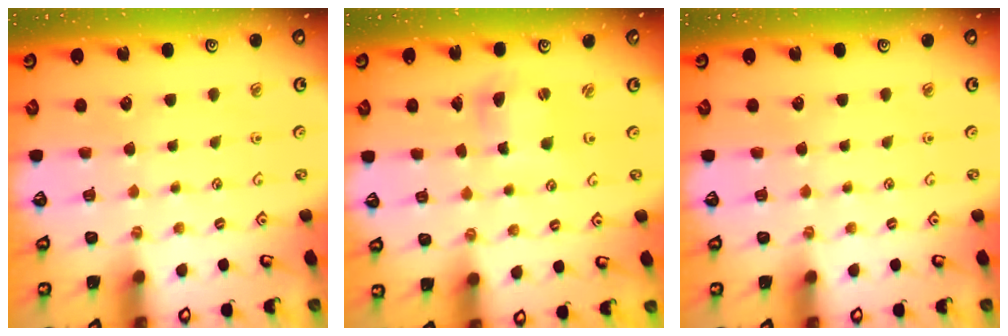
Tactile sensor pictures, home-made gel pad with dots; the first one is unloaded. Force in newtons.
{"total": 3.1, "press": 3.1, "slide": 0.3}
{"total": 0.0}